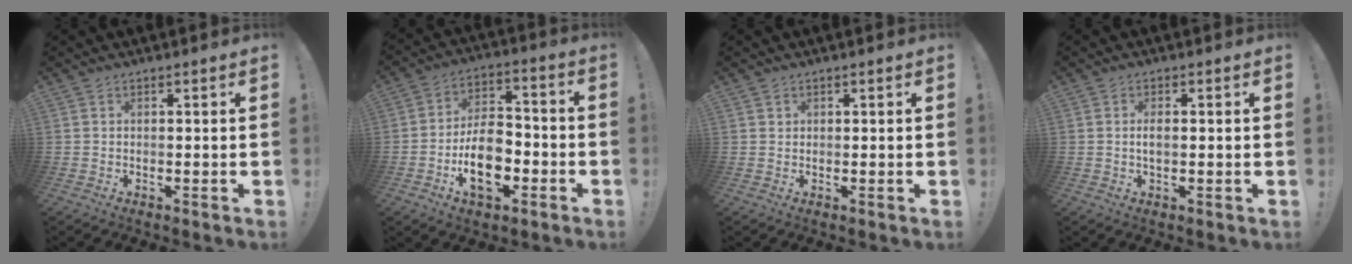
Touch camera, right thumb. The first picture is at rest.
{"total": 14.8, "force": [-5.4, 8.9, 10.6], "torque": [-0.174, 0.032, -0.091]}
{"total": 1.0, "force": [0.7, 0.8, 0.1], "torque": [0.004, -0.002, 0.012]}
{"total": 2.3, "force": [-0.2, 0.8, 2.1], "torque": [-0.038, 0.003, -0.005]}